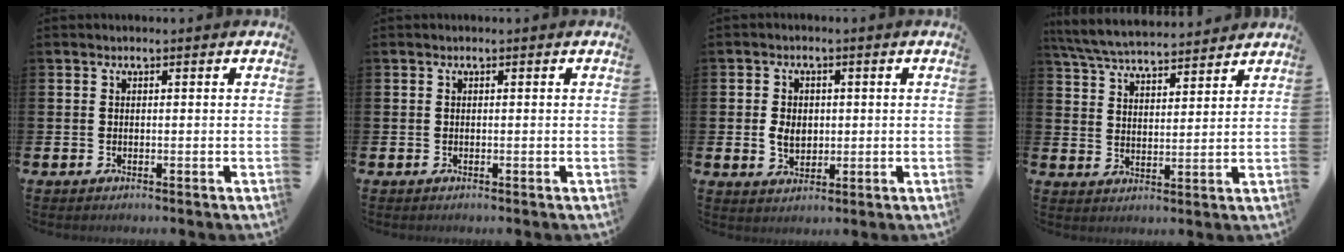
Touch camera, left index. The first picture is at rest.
{"total": 0.0}
{"total": 3.5, "force": [0.2, 2.7, 2.2], "torque": [-0.028, 0.003, -0.003]}
{"total": 6.6, "force": [6.4, 0.9, 1.3], "torque": [-0.050, -0.035, 0.116]}